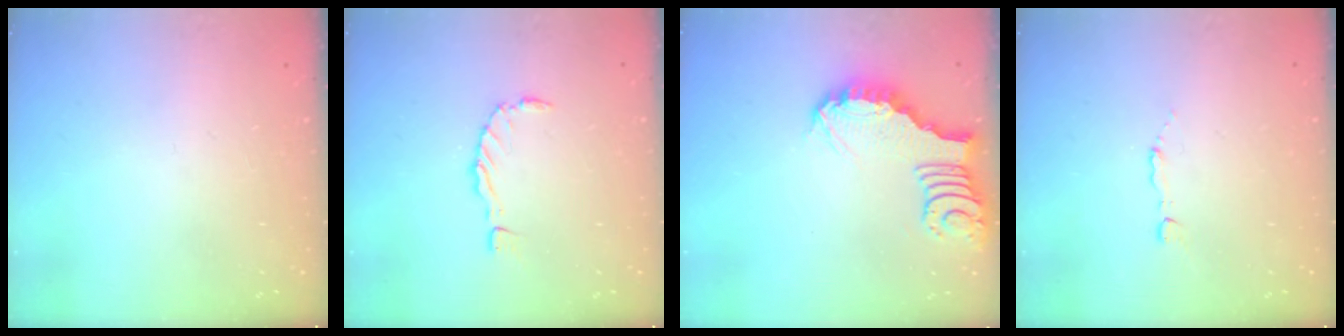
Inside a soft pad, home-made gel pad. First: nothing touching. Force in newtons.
{"total": 0.0}
{"total": 4.1, "press": 4.1, "slide": 0.3}
{"total": 1.2, "press": 1.2, "slide": 0.2}